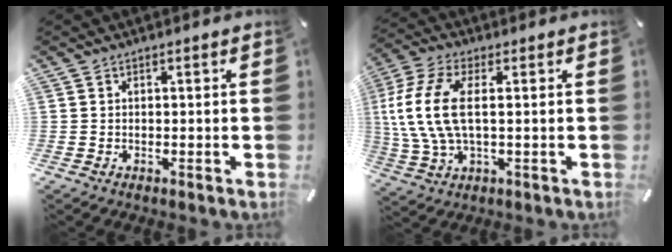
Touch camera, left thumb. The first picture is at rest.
{"total": 13.1, "force": [1.4, 6.3, 11.4], "torque": [-0.256, -0.010, 0.024]}